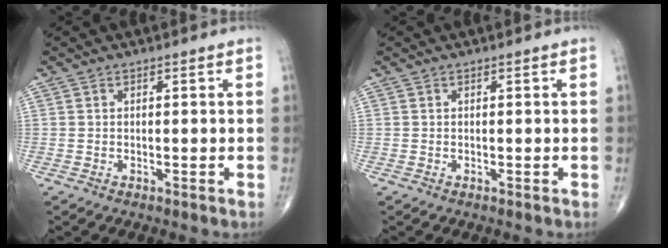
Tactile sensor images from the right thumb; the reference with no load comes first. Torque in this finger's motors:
{"motor_torque": [0.00, 0.00, -0.03, 0.03, 0.00]}